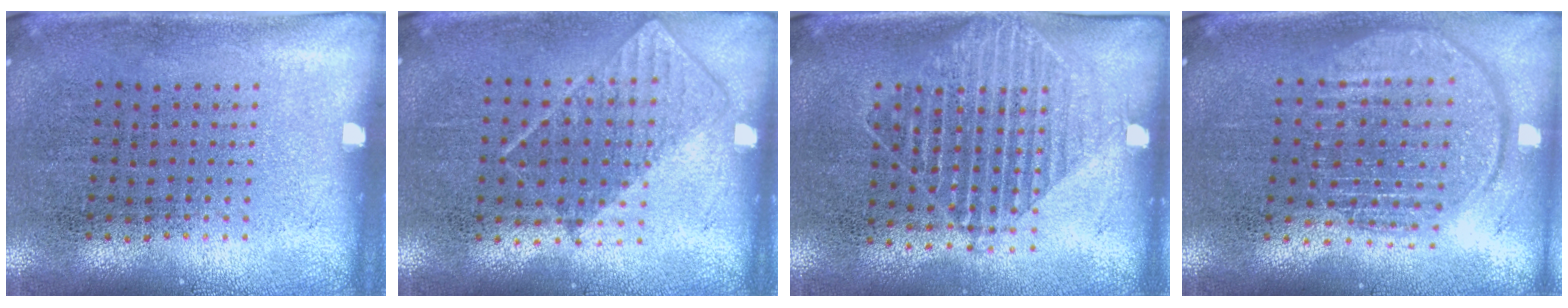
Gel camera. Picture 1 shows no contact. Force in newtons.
{"total": 0.7, "press": 0.6, "slide": 0.4}
{"total": 1.5, "press": 1.3, "slide": 0.8}
{"total": 1.9, "press": 1.7, "slide": 1.0}